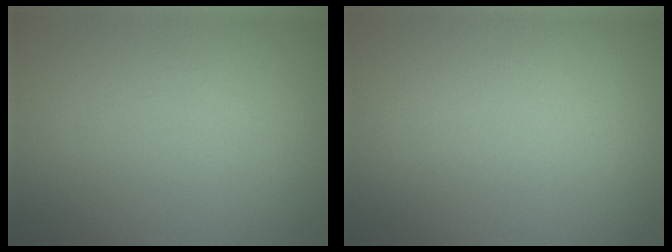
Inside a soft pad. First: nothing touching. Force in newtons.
{"total": 0.0}